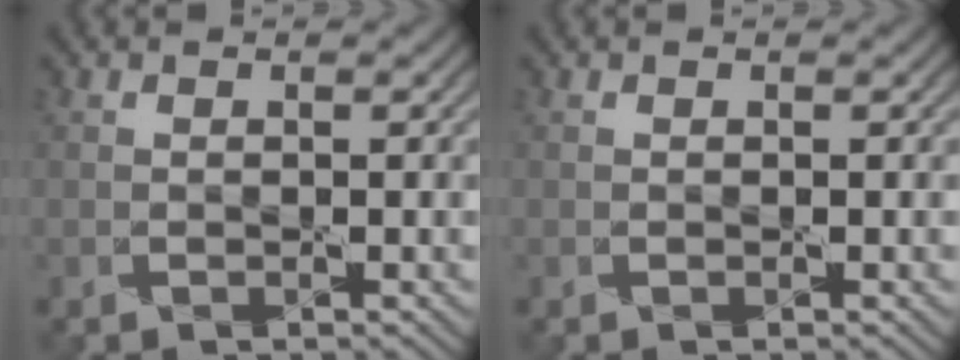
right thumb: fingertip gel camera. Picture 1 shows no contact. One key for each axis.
{"total": 0.0}